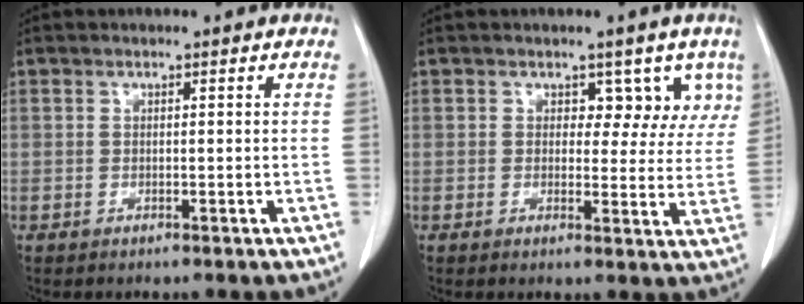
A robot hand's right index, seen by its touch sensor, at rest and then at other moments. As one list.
[{"total": 5.4, "force": [3.3, 3.6, 2.5], "torque": [-0.003, -0.003, 0.027]}]